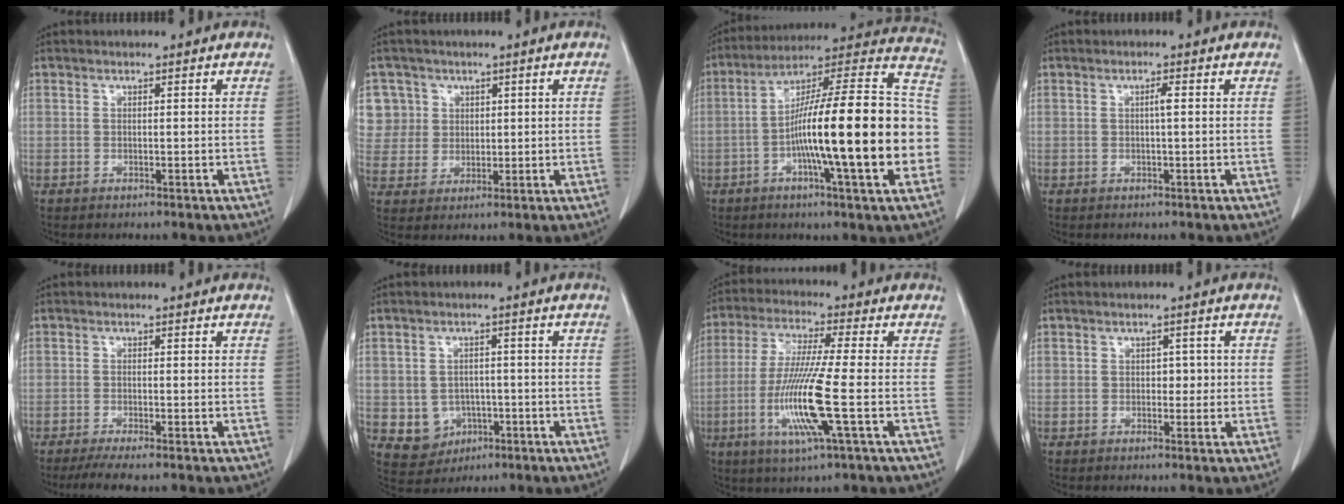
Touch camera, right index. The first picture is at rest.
{"total": 7.2, "force": [2.9, 6.6, 0.0], "torque": [0.010, 0.016, 0.066]}
{"total": 25.6, "force": [-4.6, 1.9, 25.1], "torque": [-0.320, 0.018, -0.080]}
{"total": 1.1, "force": [0.1, 0.0, 1.1], "torque": [-0.021, 0.002, 0.001]}
{"total": 4.5, "force": [-3.5, -0.1, 2.8], "torque": [-0.042, -0.010, -0.057]}
{"total": 5.5, "force": [-1.3, 5.2, 1.4], "torque": [-0.018, 0.008, -0.003]}
{"total": 12.1, "force": [-3.1, -0.4, 11.6], "torque": [-0.242, -0.020, -0.068]}
{"total": 1.7, "force": [0.0, 1.2, 1.2], "torque": [-0.010, 0.005, -0.002]}